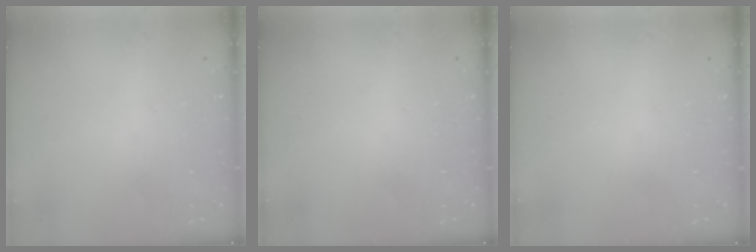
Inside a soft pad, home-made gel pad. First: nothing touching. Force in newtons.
{"total": 0.0}
{"total": 0.0}